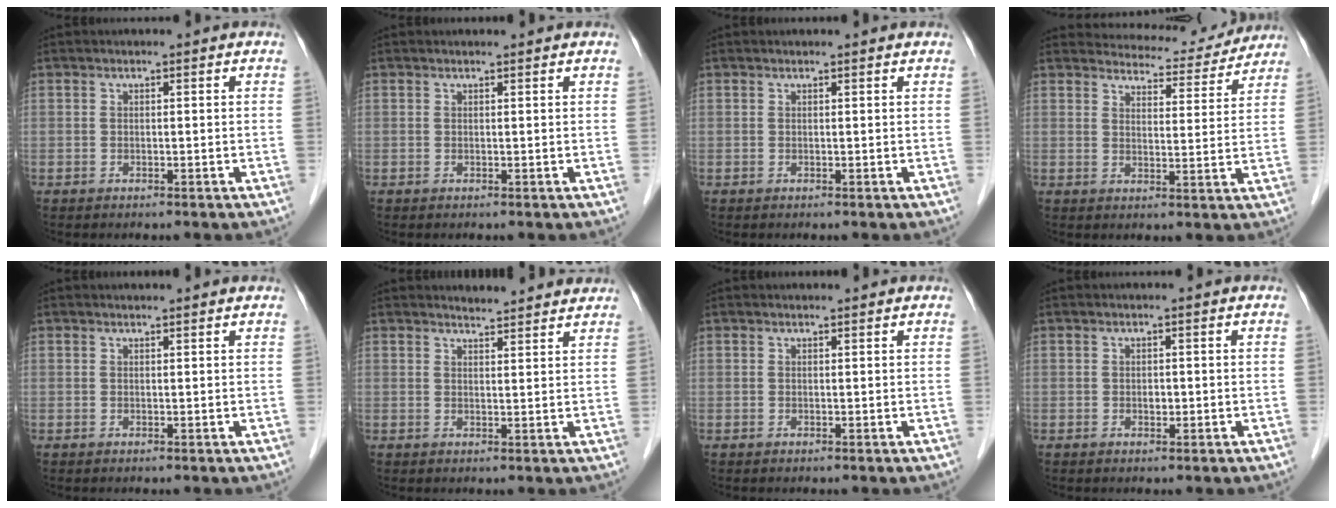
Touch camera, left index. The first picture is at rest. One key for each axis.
{"total": 0.8, "fx": 0.8, "fy": 0.1, "fz": 0.1, "tx": -0.009, "ty": 0.006, "tz": 0.013}
{"total": 1.1, "fx": 1.0, "fy": 0.1, "fz": 0.2, "tx": -0.010, "ty": 0.007, "tz": 0.012}
{"total": 11.1, "fx": 10.7, "fy": 2.7, "fz": 1.1, "tx": -0.002, "ty": -0.004, "tz": 0.124}
{"total": 2.6, "fx": 2.6, "fy": 0.1, "fz": 0.6, "tx": -0.011, "ty": 0.013, "tz": 0.028}
{"total": 6.0, "fx": 5.8, "fy": 0.7, "fz": 1.1, "tx": -0.019, "ty": 0.009, "tz": 0.062}
{"total": 1.2, "fx": 1.2, "fy": 0.1, "fz": 0.2, "tx": -0.008, "ty": 0.007, "tz": 0.018}
{"total": 0.8, "fx": -0.1, "fy": 0.6, "fz": 0.6, "tx": -0.010, "ty": 0.000, "tz": -0.001}